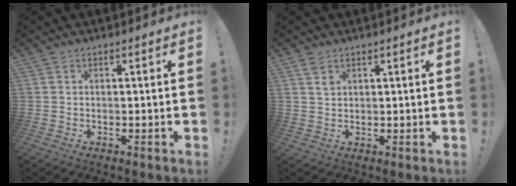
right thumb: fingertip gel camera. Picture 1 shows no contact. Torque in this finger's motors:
{"motor_torque": [-0.35, 0.53, 0.27, 0.14, 0.05]}